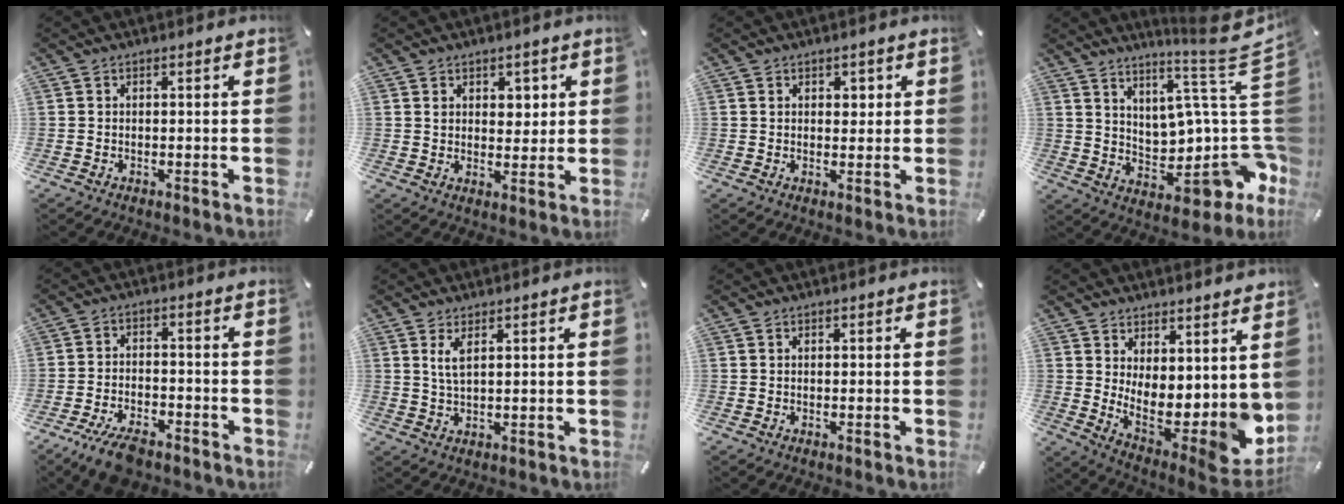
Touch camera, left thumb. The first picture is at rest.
{"total": 2.8, "force": [1.2, 2.3, 1.1], "torque": [0.007, -0.008, 0.013]}
{"total": 2.0, "force": [0.9, 1.6, 0.8], "torque": [0.005, -0.006, 0.008]}
{"total": 15.2, "force": [3.8, 5.9, 13.5], "torque": [-0.141, -0.084, 0.054]}
{"total": 7.4, "force": [-5.5, 3.0, 4.0], "torque": [-0.075, 0.025, -0.099]}
{"total": 3.6, "force": [1.9, 1.0, 2.9], "torque": [-0.062, 0.002, 0.034]}
{"total": 0.0}
{"total": 9.7, "force": [1.1, 5.9, 7.6], "torque": [-0.067, -0.058, 0.035]}